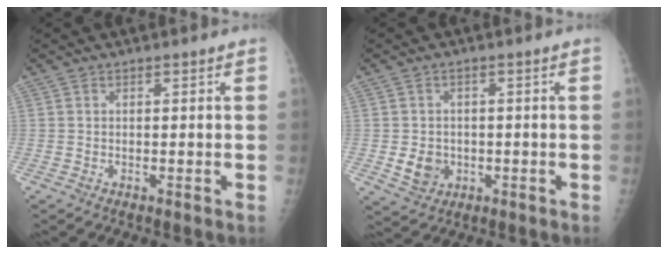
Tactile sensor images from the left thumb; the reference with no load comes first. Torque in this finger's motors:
{"motor_torque": [-0.21, 0.28, 0.11, -0.11, 0.01]}